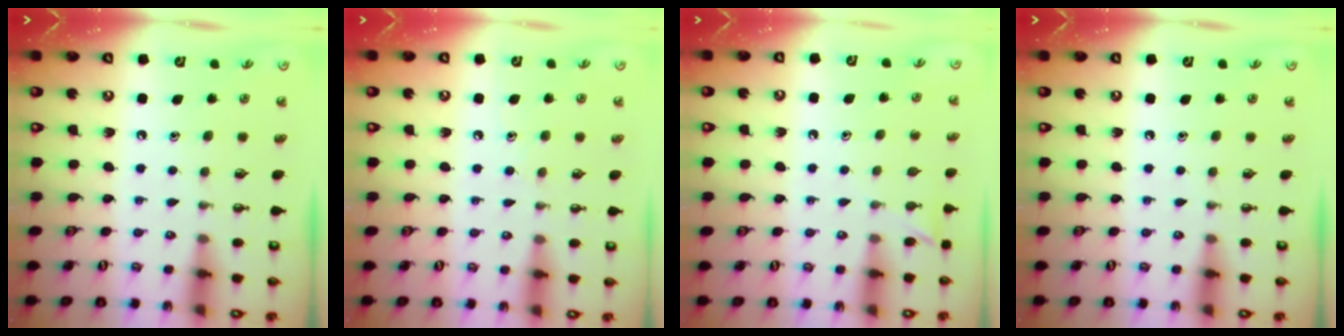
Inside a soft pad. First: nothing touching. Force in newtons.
{"total": 5.3, "press": 5.2, "slide": 0.6}
{"total": 5.4, "press": 5.4, "slide": 0.6}
{"total": 0.0}